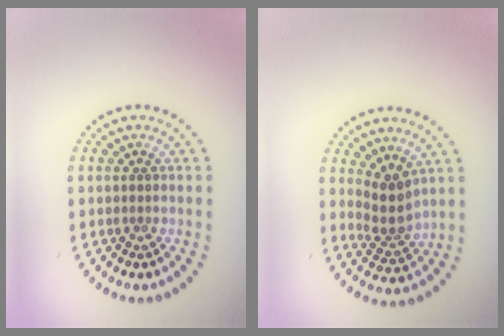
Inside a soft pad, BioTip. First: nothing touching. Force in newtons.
{"total": 3.0, "press": 2.2, "slide": 1.9}